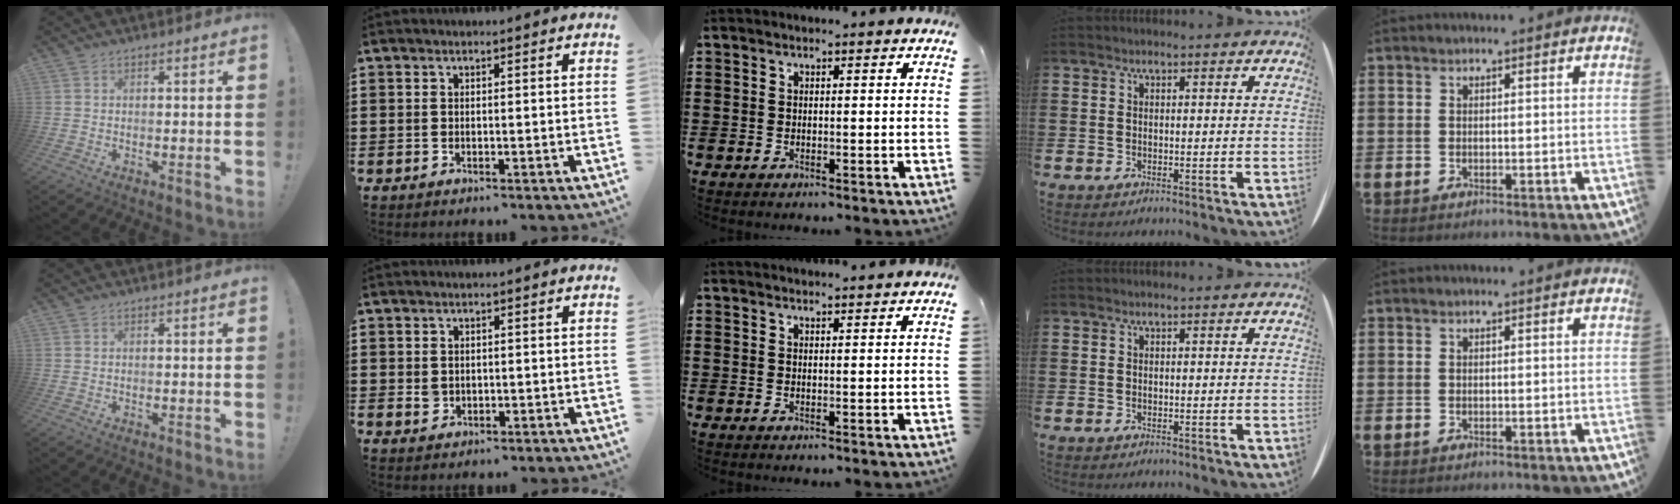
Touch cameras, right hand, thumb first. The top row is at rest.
{"index": {"total": 1.4, "force": [0.2, 1.2, 0.6], "torque": [-0.014, 0.007, 0.003]}, "middle": {"total": 1.4, "force": [1.4, 0.0, 0.2], "torque": [-0.007, 0.001, 0.027]}}